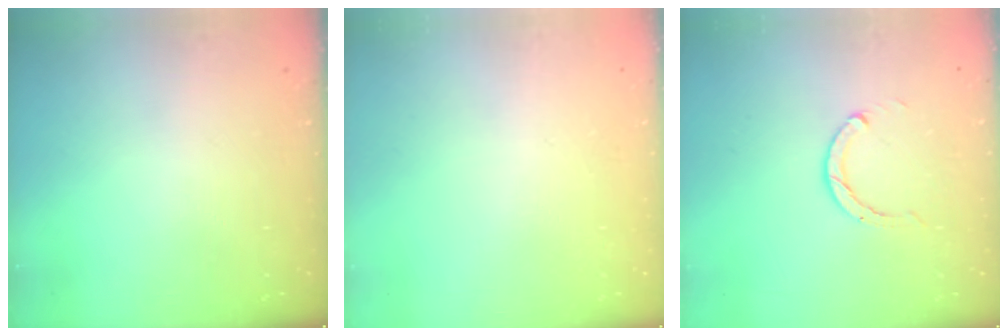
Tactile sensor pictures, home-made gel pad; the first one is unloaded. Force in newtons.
{"total": 2.6, "press": 2.6, "slide": 0.2}
{"total": 1.9, "press": 1.9, "slide": 0.2}